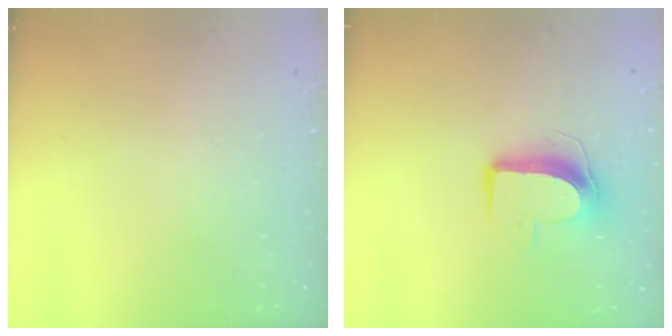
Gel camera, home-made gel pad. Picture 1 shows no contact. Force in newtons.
{"total": 9.2, "press": 9.1, "slide": 0.5}